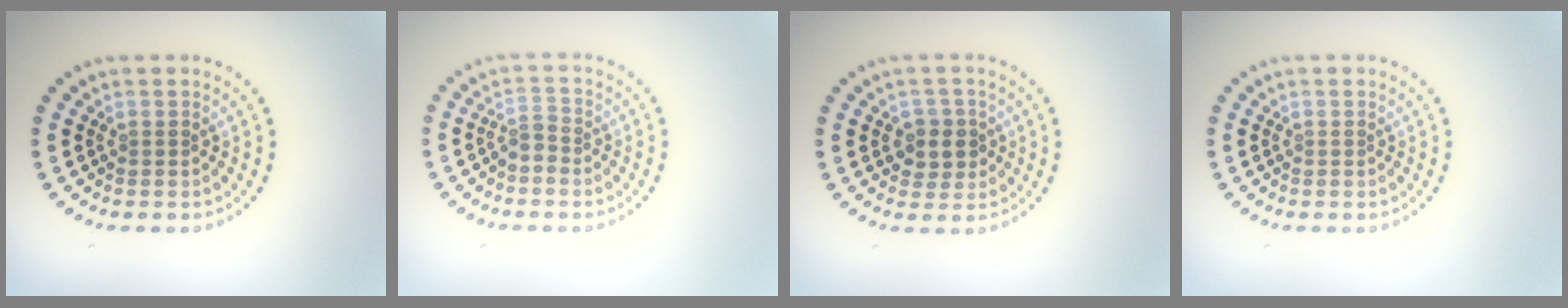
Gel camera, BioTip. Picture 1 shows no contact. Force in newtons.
{"total": 1.7, "press": 1.2, "slide": 1.1}
{"total": 2.5, "press": 2.4, "slide": 0.9}
{"total": 0.0}